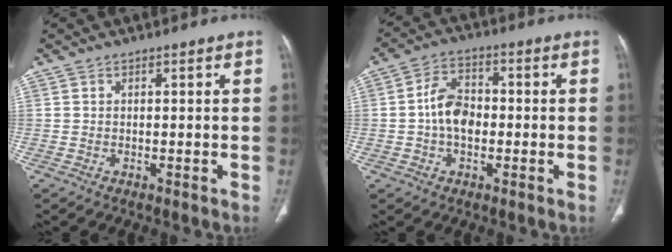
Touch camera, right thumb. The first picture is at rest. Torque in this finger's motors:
{"motor_torque": [2.50, 2.23, 1.11, -0.71, 0.14]}